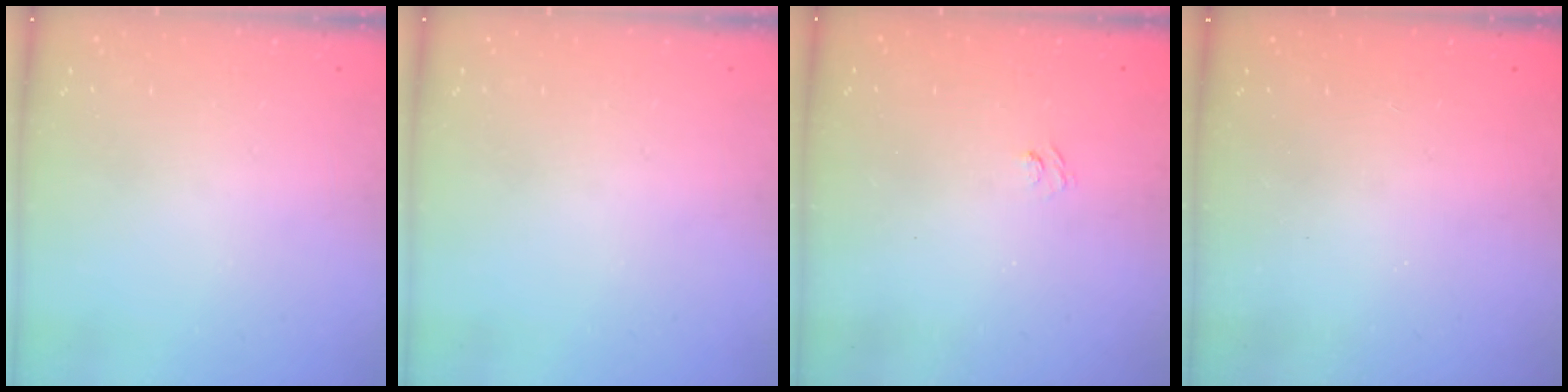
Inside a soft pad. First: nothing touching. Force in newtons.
{"total": 0.0}
{"total": 2.8, "press": 2.6, "slide": 1.0}
{"total": 2.3, "press": 2.2, "slide": 0.8}